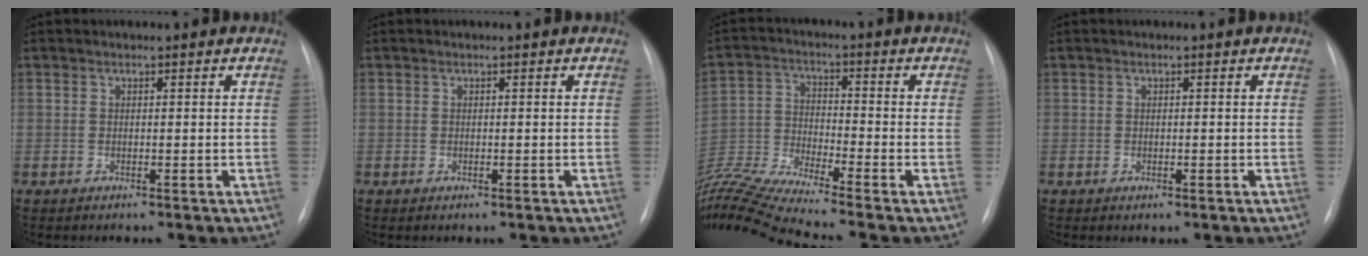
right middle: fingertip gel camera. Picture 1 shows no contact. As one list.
[{"total": 0.0}, {"total": 13.4, "force": [-12.1, -2.7, 5.0], "torque": [-0.099, -0.013, -0.224]}, {"total": 0.6, "force": [-0.2, 0.5, 0.3], "torque": [-0.006, -0.001, -0.001]}]